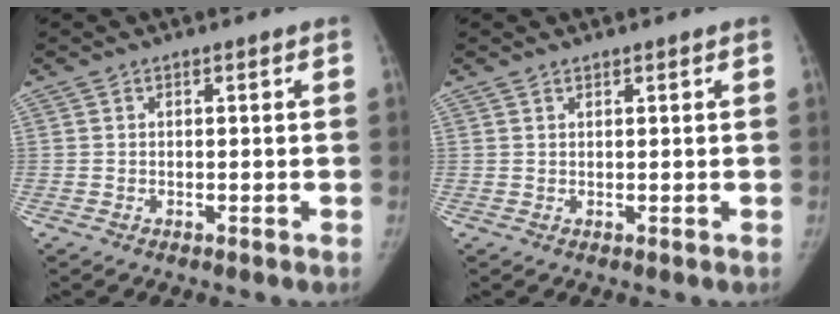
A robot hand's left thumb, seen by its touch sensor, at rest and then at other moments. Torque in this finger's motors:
{"motor_torque": [-0.45, -0.27, -0.20, -0.02, 0.04]}